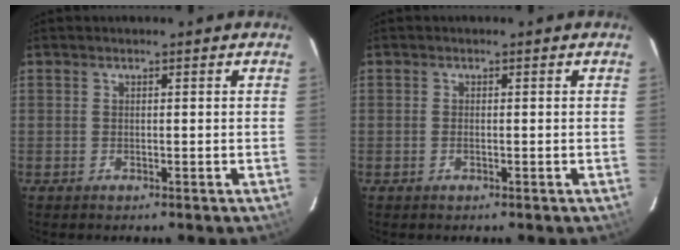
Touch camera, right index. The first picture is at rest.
{"total": 0.8, "force": [-0.3, 0.4, 0.6], "torque": [-0.014, 0.000, -0.006]}